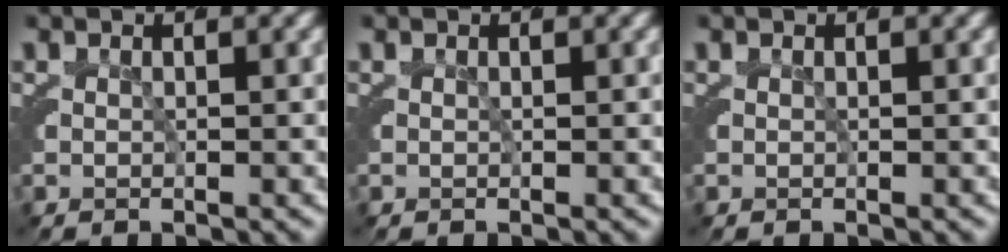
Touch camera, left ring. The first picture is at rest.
{"total": 0.0}
{"total": 0.0}